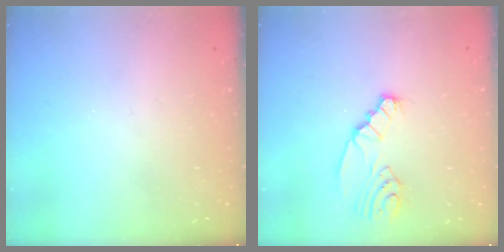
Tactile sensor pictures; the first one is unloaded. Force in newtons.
{"total": 2.8, "press": 2.8, "slide": 0.3}